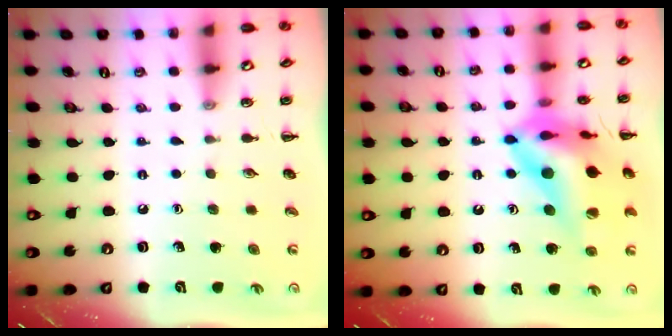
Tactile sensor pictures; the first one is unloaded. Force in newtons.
{"total": 20.1, "press": 19.6, "slide": 4.5}